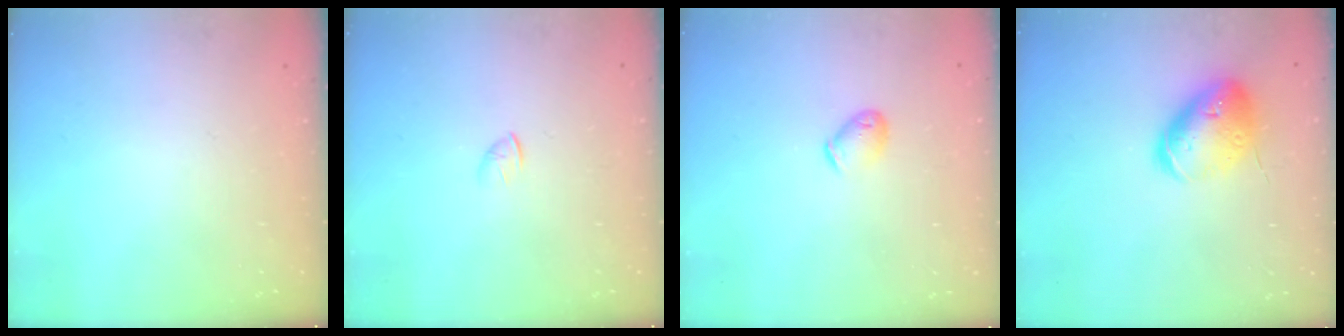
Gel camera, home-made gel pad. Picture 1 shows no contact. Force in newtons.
{"total": 1.3, "press": 1.2, "slide": 0.4}
{"total": 5.2, "press": 5.2, "slide": 0.7}
{"total": 16.5, "press": 16.3, "slide": 2.7}